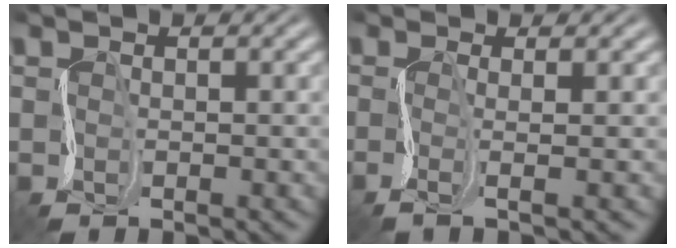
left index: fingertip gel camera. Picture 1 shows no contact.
{"total": 2.1, "force": [-0.2, 0.5, 2.0], "torque": [-0.037, -0.008, -0.010]}